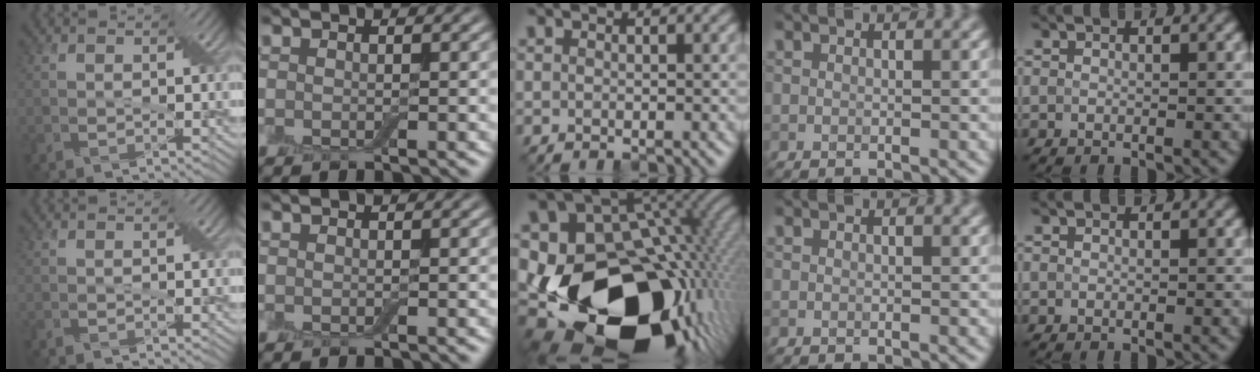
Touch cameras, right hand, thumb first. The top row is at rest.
{"middle": {"total": 20.3, "force": [-4.8, 14.0, 13.8], "torque": [-0.268, -0.042, -0.057]}}